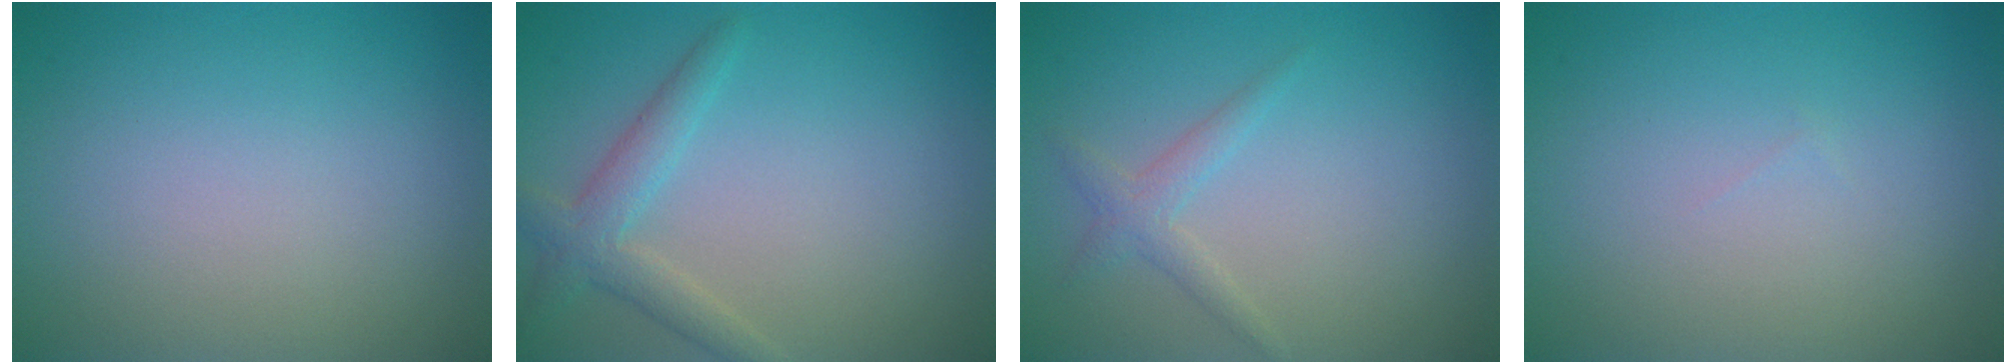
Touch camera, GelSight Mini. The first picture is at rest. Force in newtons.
{"total": 2.7, "press": 2.7, "slide": 0.3}
{"total": 1.6, "press": 1.6, "slide": 0.1}
{"total": 0.0}